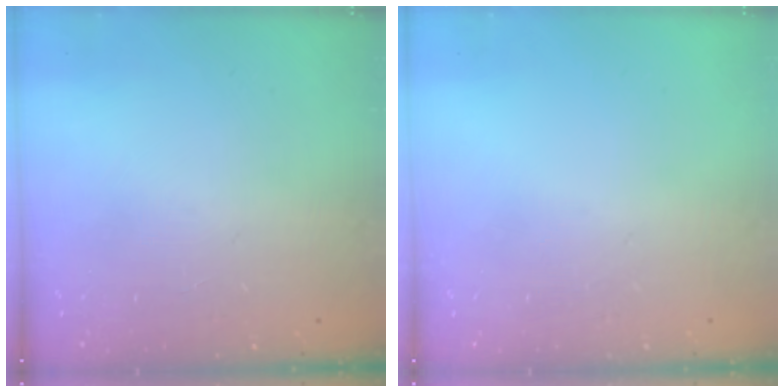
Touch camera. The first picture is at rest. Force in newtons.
{"total": 0.0}